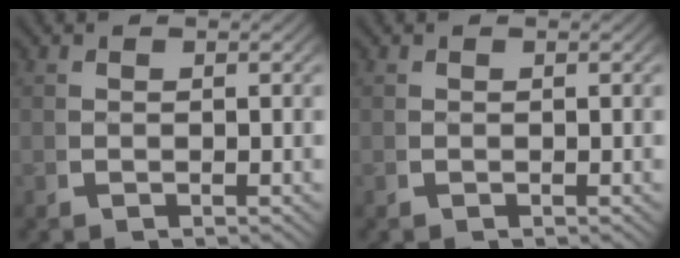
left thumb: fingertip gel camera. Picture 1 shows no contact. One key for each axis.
{"total": 0.0}